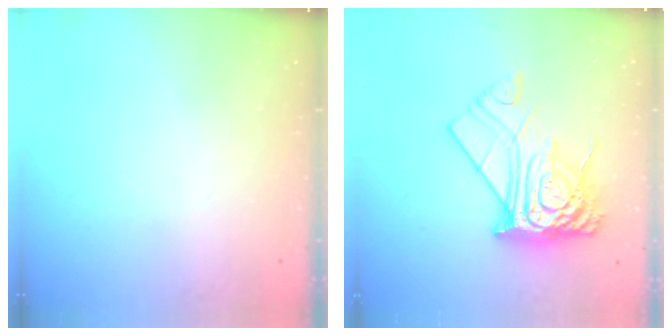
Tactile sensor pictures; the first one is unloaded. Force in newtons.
{"total": 15.6, "press": 15.5, "slide": 1.9}